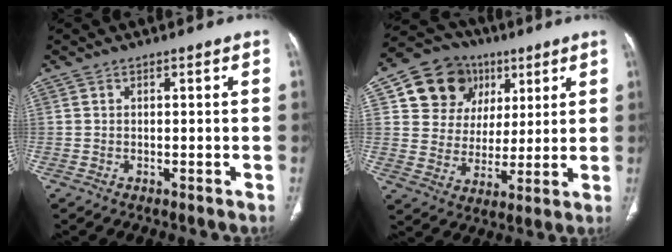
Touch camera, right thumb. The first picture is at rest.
{"total": 15.3, "force": [6.4, 13.0, 5.1], "torque": [-0.048, 0.003, 0.114]}